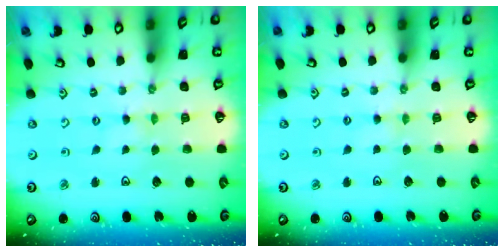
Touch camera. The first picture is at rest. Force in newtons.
{"total": 2.5, "press": 2.5, "slide": 0.3}